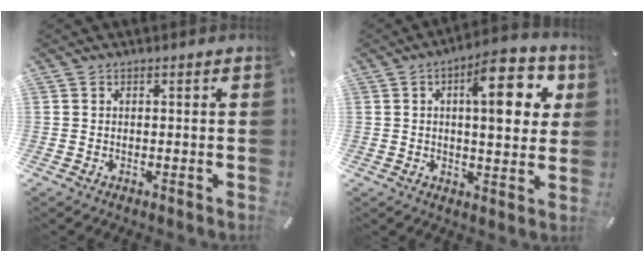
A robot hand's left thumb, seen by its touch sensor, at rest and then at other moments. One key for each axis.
{"total": 14.9, "fx": 5.3, "fy": 5.7, "fz": 12.7, "tx": -0.161, "ty": -0.023, "tz": 0.076}